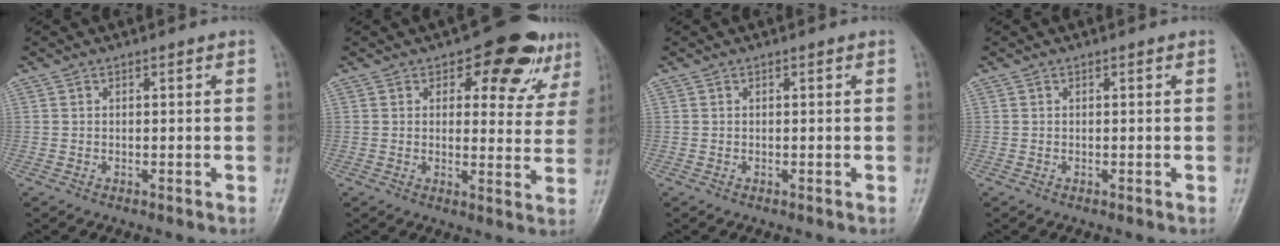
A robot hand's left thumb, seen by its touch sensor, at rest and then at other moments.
{"total": 11.9, "force": [6.5, 6.4, 7.7], "torque": [-0.042, -0.024, 0.079]}
{"total": 0.0}
{"total": 0.0}